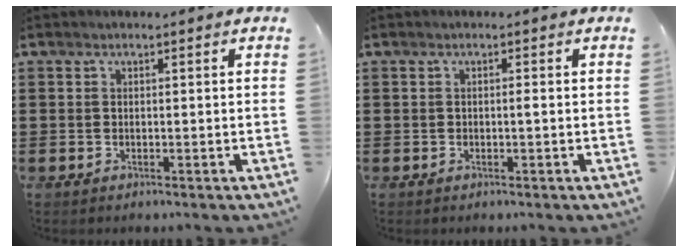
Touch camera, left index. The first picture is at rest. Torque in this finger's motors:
{"motor_torque": [0.14, 0.03, 0.00, 0.00]}